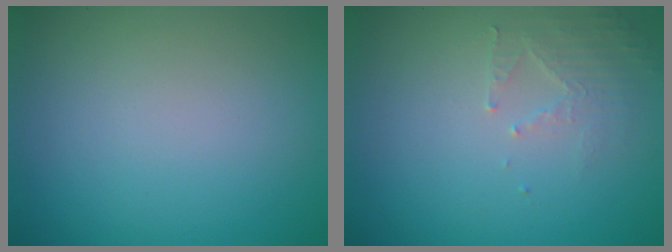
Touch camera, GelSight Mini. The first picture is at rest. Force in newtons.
{"total": 2.0, "press": 1.9, "slide": 0.3}